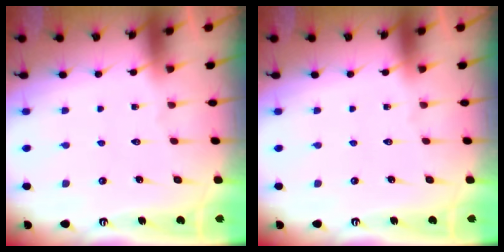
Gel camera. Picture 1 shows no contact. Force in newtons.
{"total": 0.0}